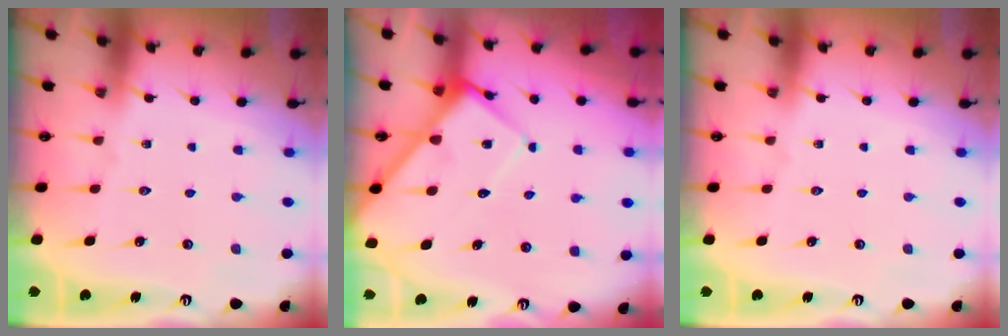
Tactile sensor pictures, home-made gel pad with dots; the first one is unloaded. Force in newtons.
{"total": 10.3, "press": 10.3, "slide": 0.7}
{"total": 0.0}